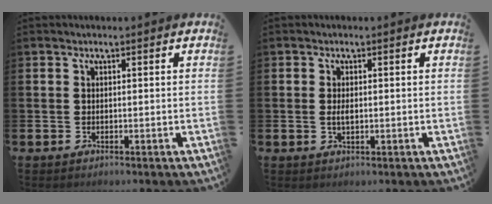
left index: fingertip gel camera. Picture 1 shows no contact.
{"total": 1.5, "force": [0.0, 0.7, 1.3], "torque": [-0.022, 0.002, -0.002]}